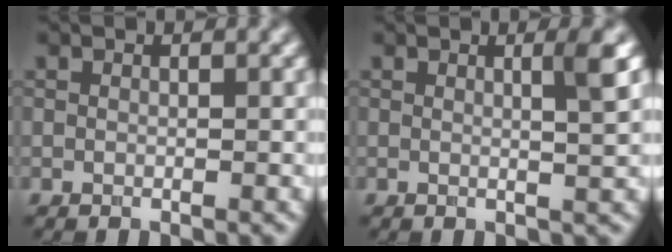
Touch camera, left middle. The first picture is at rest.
{"total": 2.4, "force": [0.6, 0.5, 2.3], "torque": [-0.029, 0.001, 0.003]}